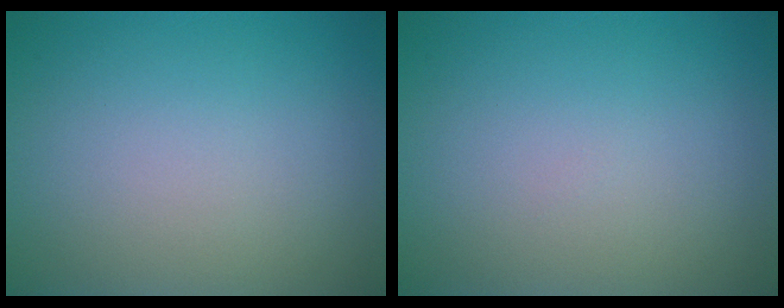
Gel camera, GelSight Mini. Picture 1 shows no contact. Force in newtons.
{"total": 0.0}